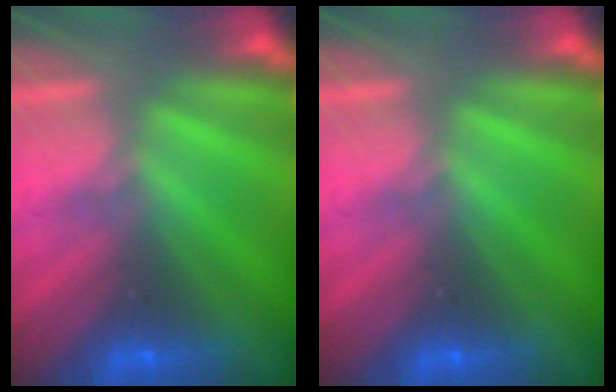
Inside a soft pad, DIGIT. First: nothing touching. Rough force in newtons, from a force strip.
{"total": 0.0}